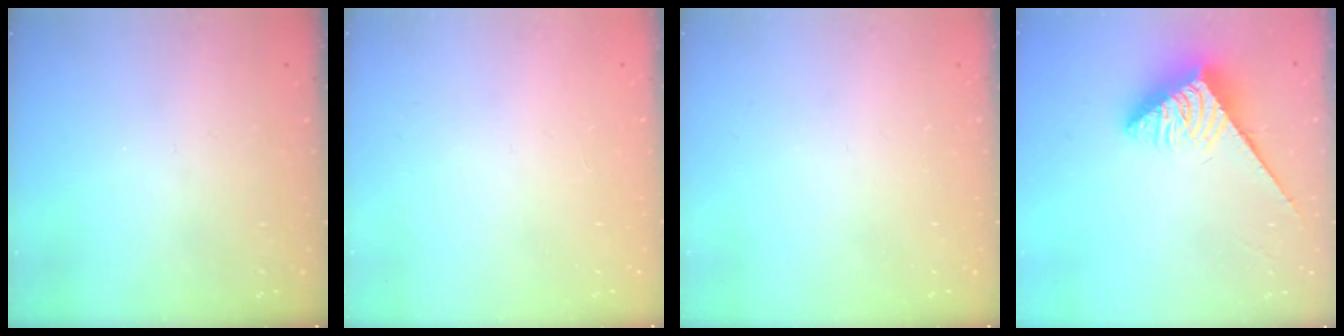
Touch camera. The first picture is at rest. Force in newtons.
{"total": 0.0}
{"total": 0.0}
{"total": 3.9, "press": 3.9, "slide": 0.6}